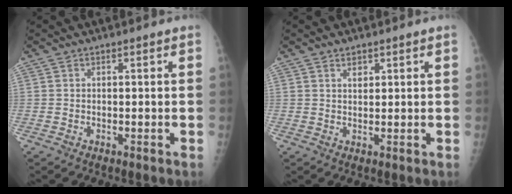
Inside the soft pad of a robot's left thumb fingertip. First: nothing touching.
{"total": 1.8, "force": [1.1, 1.0, 0.9], "torque": [-0.004, -0.006, 0.018]}